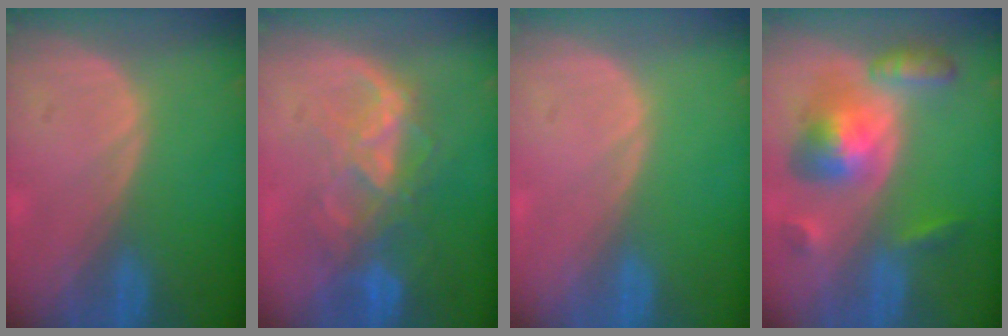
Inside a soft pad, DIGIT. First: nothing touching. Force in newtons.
{"total": 8.7, "press": 7.5, "slide": 4.3}
{"total": 0.0}
{"total": 8.3, "press": 8.2, "slide": 0.6}